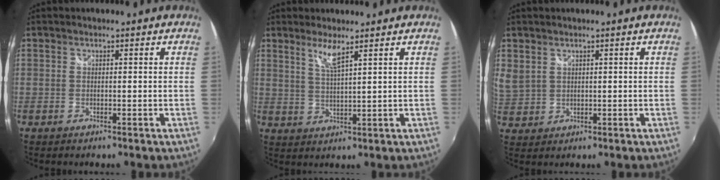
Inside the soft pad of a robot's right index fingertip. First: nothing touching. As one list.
[{"total": 3.9, "force": [2.8, -0.2, 2.7], "torque": [-0.056, -0.007, 0.052]}, {"total": 5.3, "force": [3.0, 3.9, 2.0], "torque": [-0.039, 0.009, 0.070]}]